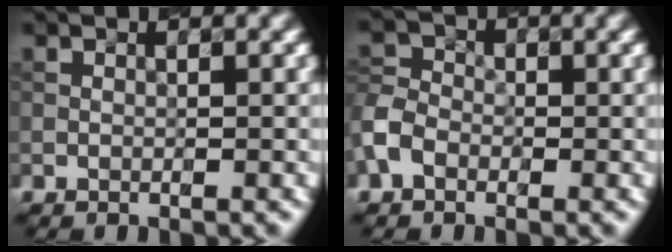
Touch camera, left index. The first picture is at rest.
{"total": 3.4, "force": [-1.7, 2.5, 1.7], "torque": [-0.042, 0.006, -0.046]}